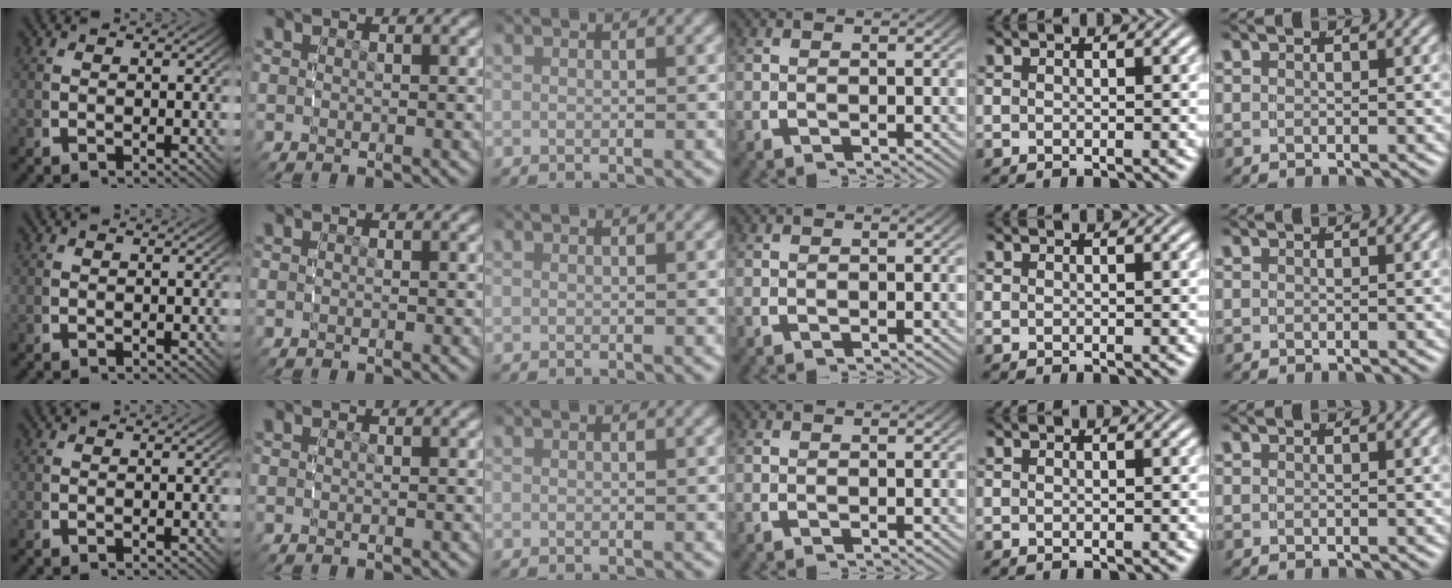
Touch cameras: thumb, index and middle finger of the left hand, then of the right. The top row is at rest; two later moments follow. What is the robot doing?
{"motion": "grasp_and_lifting", "object": "ethernet cable"}